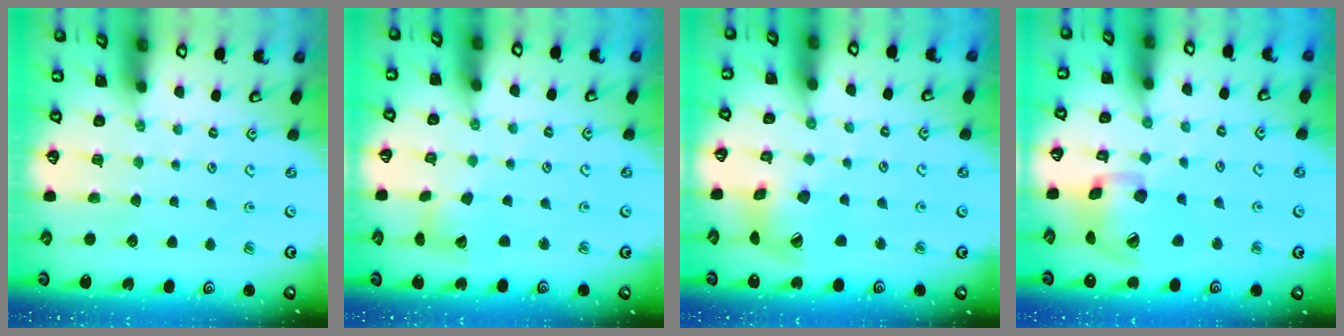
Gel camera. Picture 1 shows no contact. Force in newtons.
{"total": 6.1, "press": 6.0, "slide": 0.7}
{"total": 12.0, "press": 12.0, "slide": 1.4}
{"total": 15.4, "press": 15.2, "slide": 2.2}